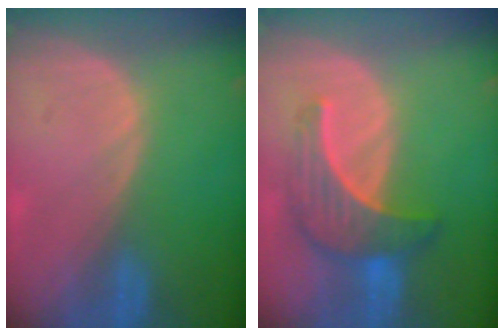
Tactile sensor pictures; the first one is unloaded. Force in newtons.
{"total": 7.0, "press": 6.9, "slide": 1.4}